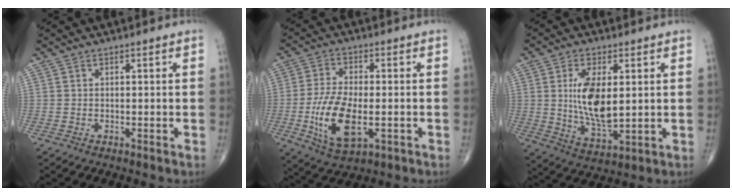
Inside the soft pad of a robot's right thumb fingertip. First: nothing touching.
{"total": 12.5, "force": [-2.8, 5.9, 10.7], "torque": [-0.210, -0.002, -0.046]}
{"total": 12.0, "force": [1.7, 5.5, 10.5], "torque": [-0.188, -0.022, 0.041]}